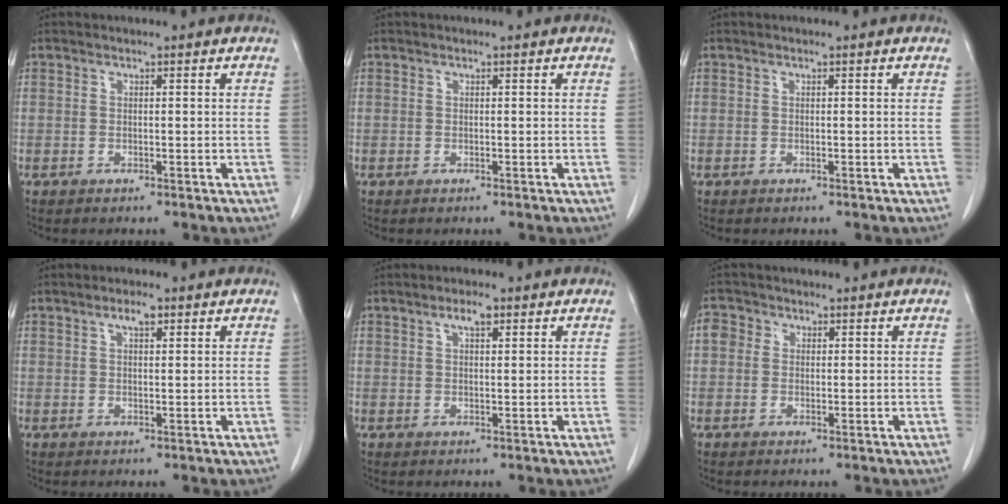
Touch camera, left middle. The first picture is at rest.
{"total": 0.0}
{"total": 0.0}
{"total": 2.2, "force": [1.3, 0.7, 1.7], "torque": [-0.035, 0.004, 0.022]}
{"total": 2.5, "force": [1.4, 0.7, 1.9], "torque": [-0.039, 0.005, 0.025]}
{"total": 2.5, "force": [0.6, 2.3, 0.9], "torque": [-0.014, 0.009, 0.007]}